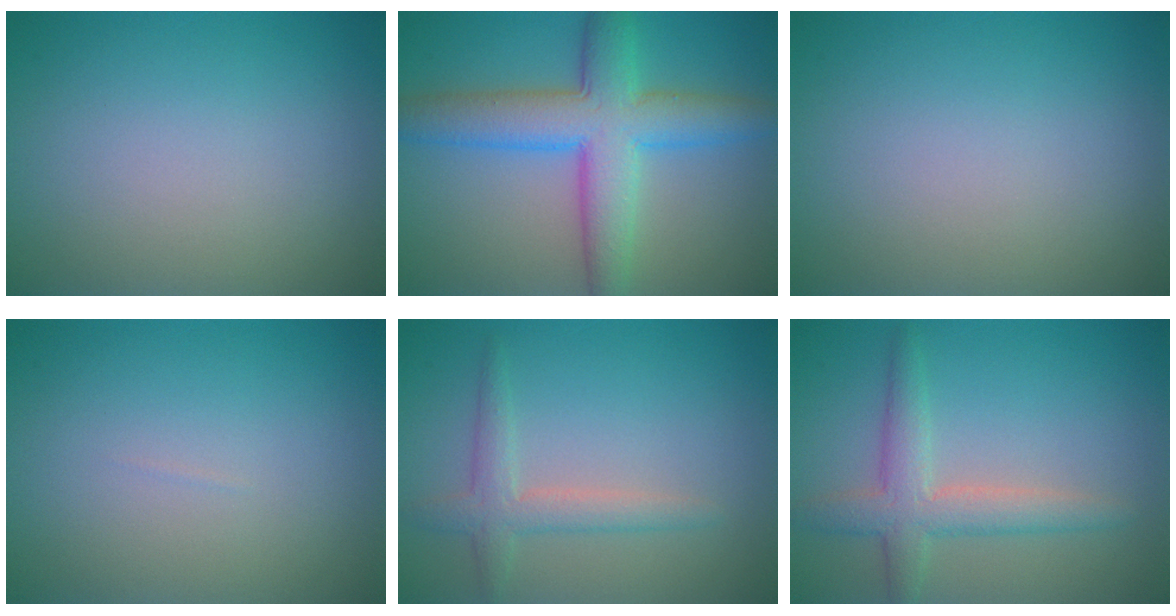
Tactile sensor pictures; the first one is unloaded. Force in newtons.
{"total": 7.6, "press": 7.6, "slide": 0.4}
{"total": 0.0}
{"total": 0.0}
{"total": 2.5, "press": 2.5, "slide": 0.1}
{"total": 3.7, "press": 3.7, "slide": 0.2}